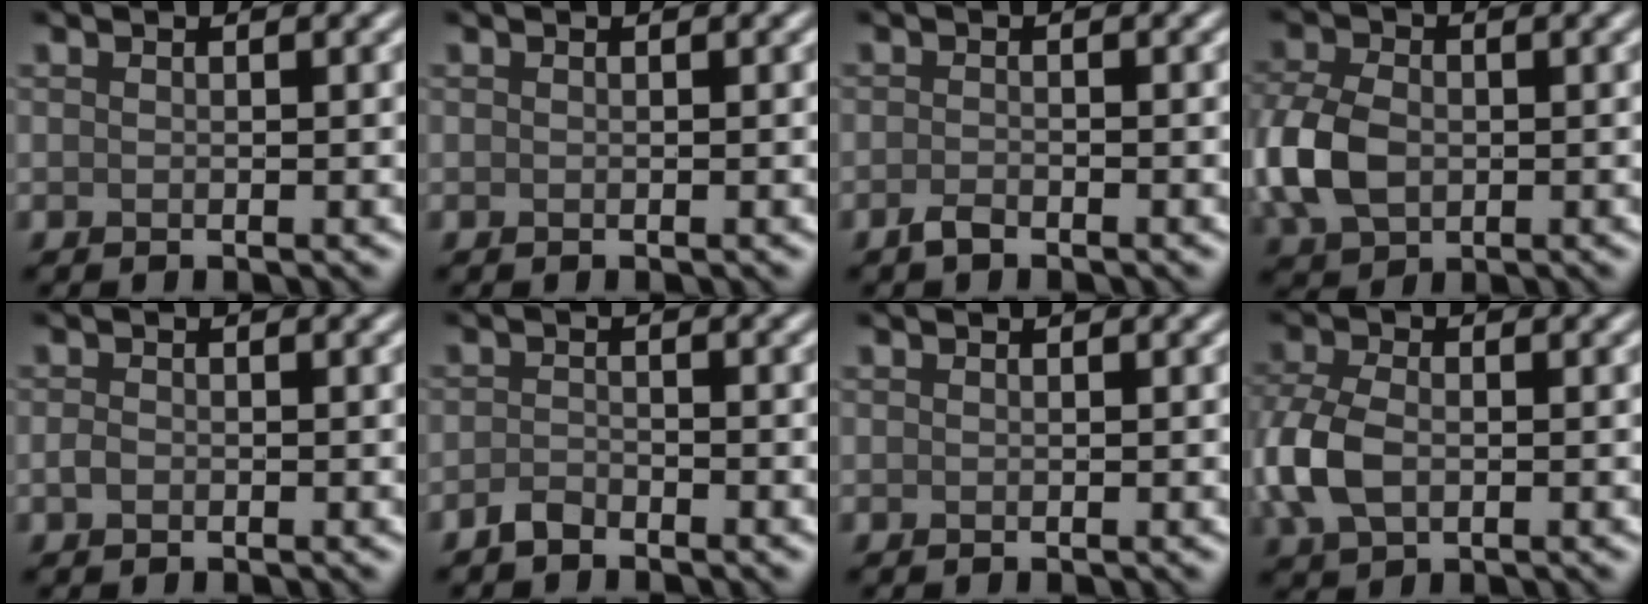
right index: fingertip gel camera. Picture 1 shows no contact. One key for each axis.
{"total": 0.0}
{"total": 1.1, "fx": -0.8, "fy": 0.3, "fz": 0.6, "tx": -0.012, "ty": 0.001, "tz": -0.018}
{"total": 6.4, "fx": -1.0, "fy": 4.4, "fz": 4.5, "tx": -0.109, "ty": -0.001, "tz": -0.027}
{"total": 0.9, "fx": -0.4, "fy": 0.6, "fz": 0.5, "tx": -0.011, "ty": -0.002, "tz": -0.009}
{"total": 1.4, "fx": -1.2, "fy": 0.5, "fz": 0.4, "tx": -0.007, "ty": 0.004, "tz": -0.027}
{"total": 0.0}
{"total": 5.4, "fx": -1.1, "fy": 3.4, "fz": 4.0, "tx": -0.104, "ty": -0.002, "tz": -0.028}